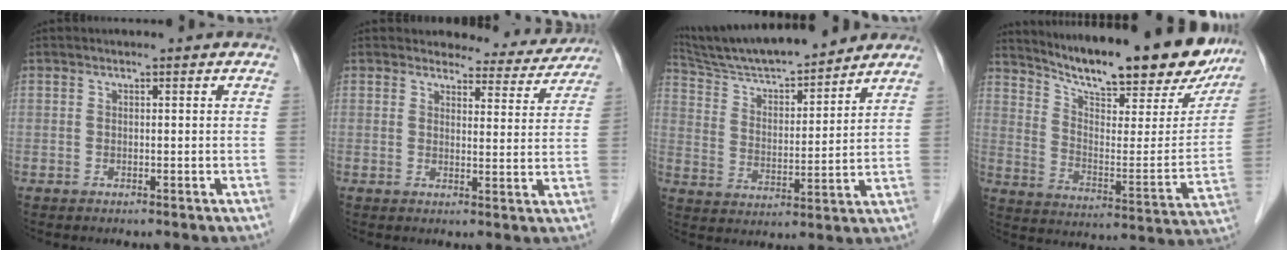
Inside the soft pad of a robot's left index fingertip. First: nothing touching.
{"total": 7.6, "force": [7.2, 2.3, 0.6], "torque": [0.008, -0.020, 0.072]}
{"total": 16.6, "force": [15.1, 1.8, 6.6], "torque": [-0.117, 0.007, 0.254]}
{"total": 25.1, "force": [21.2, 5.2, 12.3], "torque": [-0.187, -0.043, 0.287]}